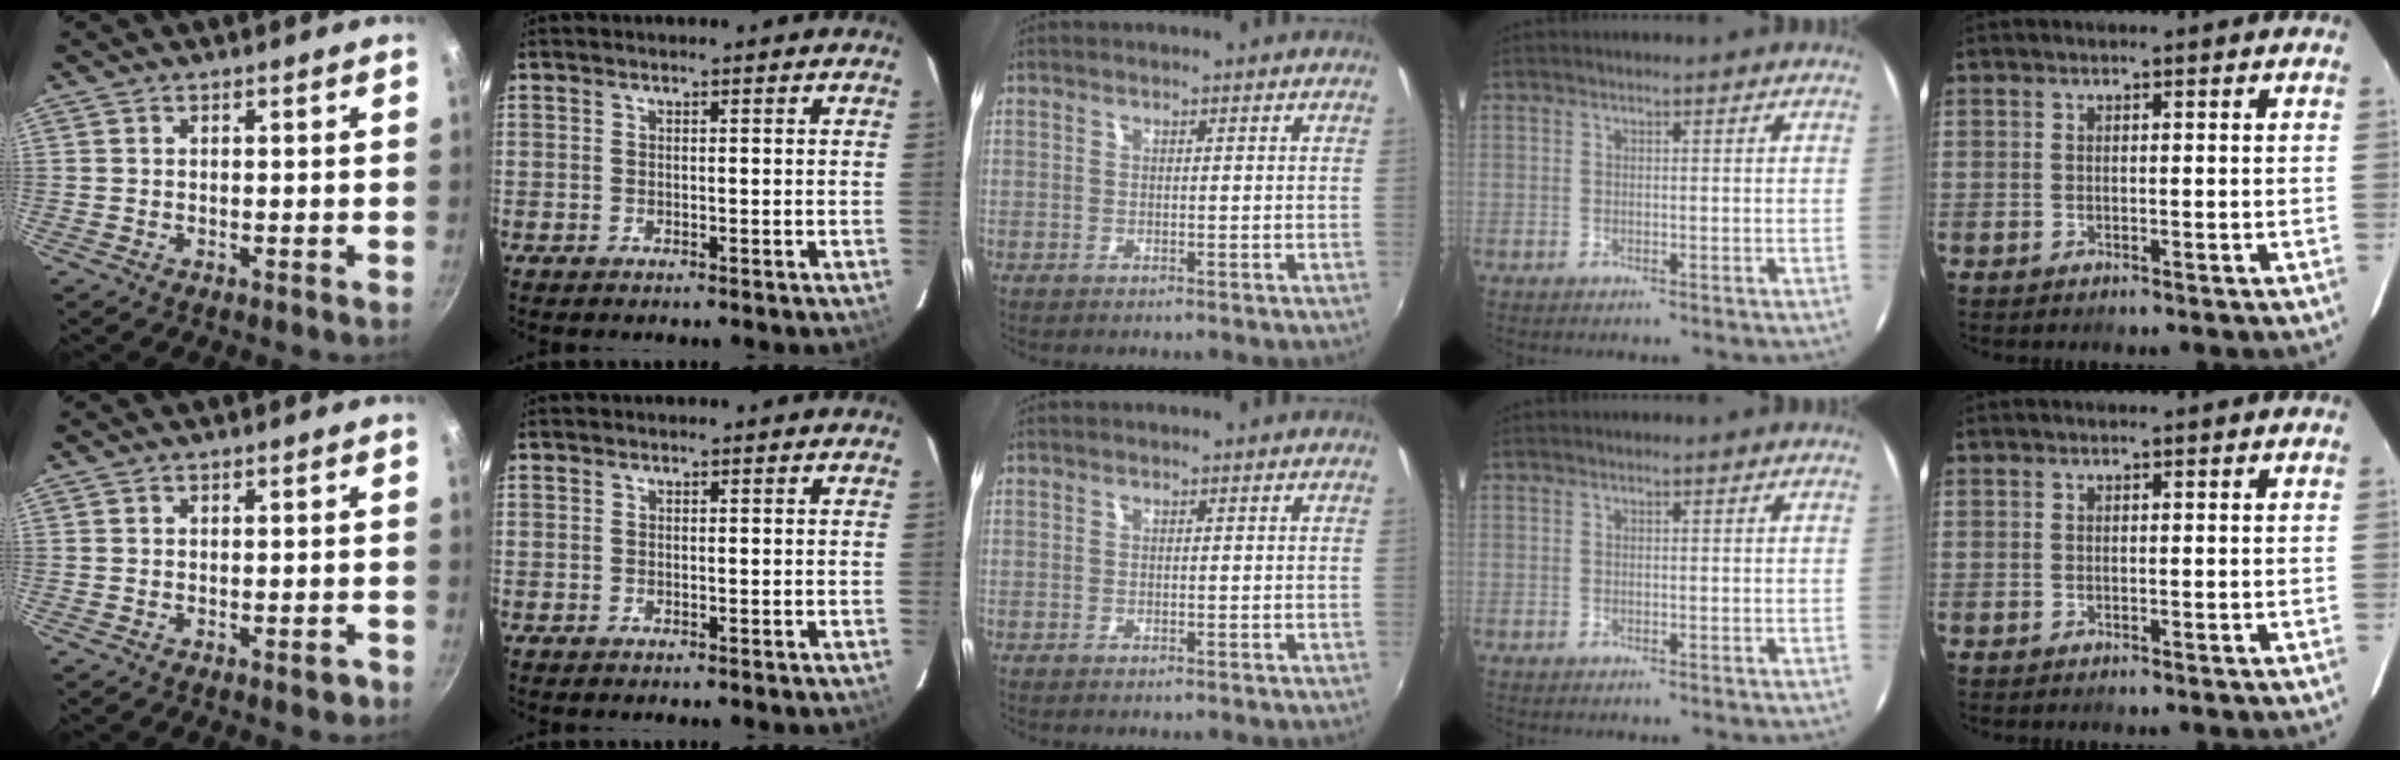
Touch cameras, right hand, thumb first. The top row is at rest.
{"thumb": {"total": 1.8, "force": [-1.0, 0.9, 1.3], "torque": [-0.008, 0.012, -0.009]}}